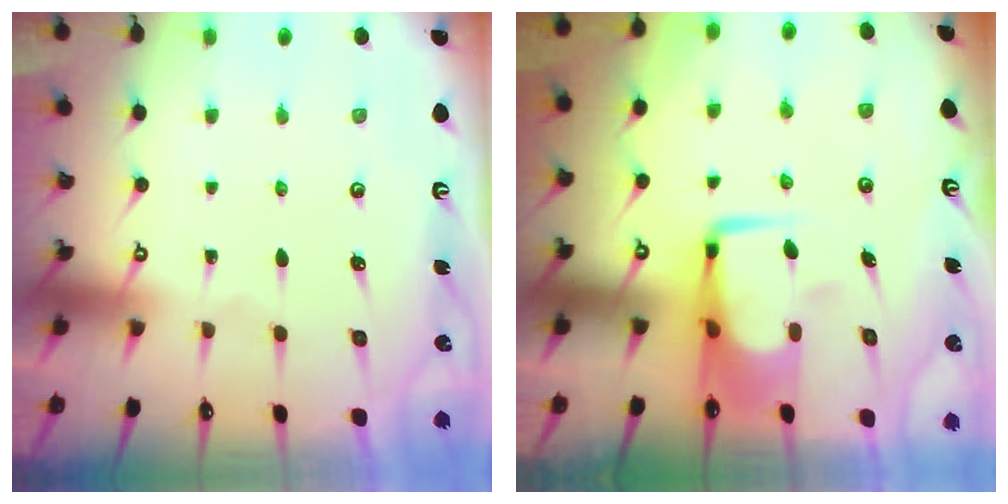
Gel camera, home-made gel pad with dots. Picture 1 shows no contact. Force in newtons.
{"total": 8.1, "press": 8.0, "slide": 0.8}